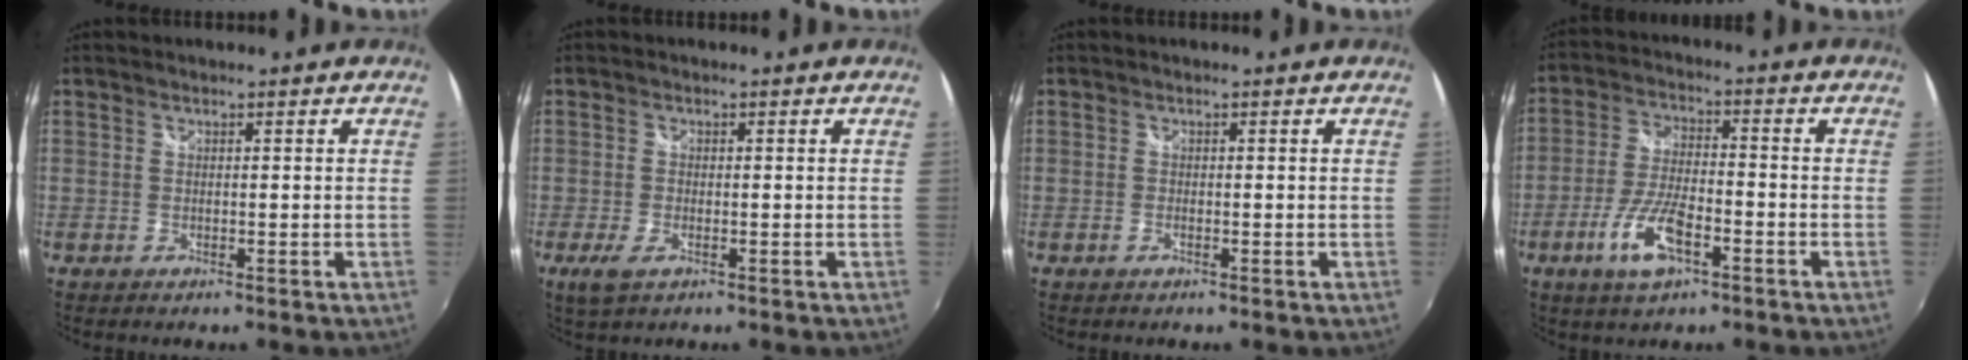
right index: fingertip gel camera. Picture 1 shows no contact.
{"total": 3.5, "force": [-1.8, 1.4, 2.7], "torque": [-0.059, -0.009, -0.031]}
{"total": 0.7, "force": [-0.4, 0.3, 0.4], "torque": [-0.009, -0.003, -0.008]}
{"total": 9.9, "force": [-4.8, 3.3, 8.0], "torque": [-0.169, -0.008, -0.090]}